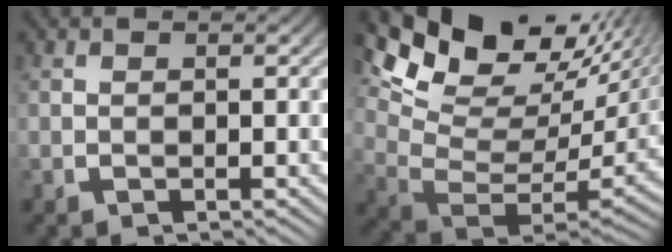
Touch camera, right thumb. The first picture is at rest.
{"total": 15.0, "force": [4.3, 9.6, 10.8], "torque": [-0.187, -0.015, 0.066]}